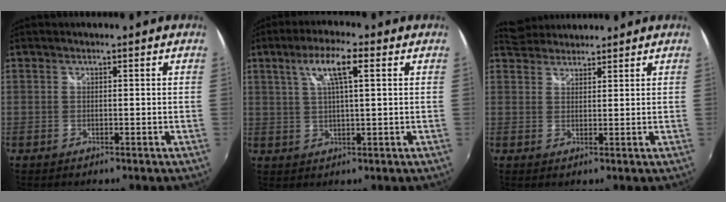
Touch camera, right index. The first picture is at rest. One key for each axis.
{"total": 7.1, "fx": 2.8, "fy": 1.2, "fz": 6.4, "tx": -0.120, "ty": 0.009, "tz": 0.051}
{"total": 5.1, "fx": 4.8, "fy": 1.6, "fz": 0.8, "tx": -0.018, "ty": 0.021, "tz": 0.080}